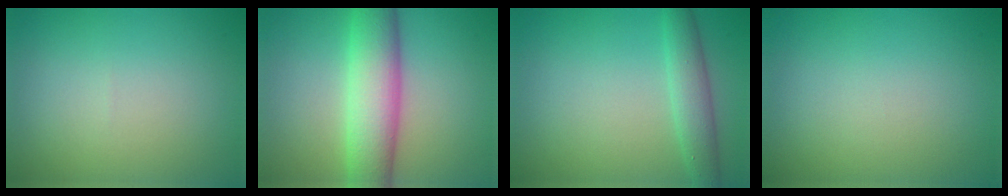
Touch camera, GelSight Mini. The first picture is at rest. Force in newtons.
{"total": 7.4, "press": 7.4, "slide": 0.3}
{"total": 2.8, "press": 2.8, "slide": 0.1}
{"total": 0.0}